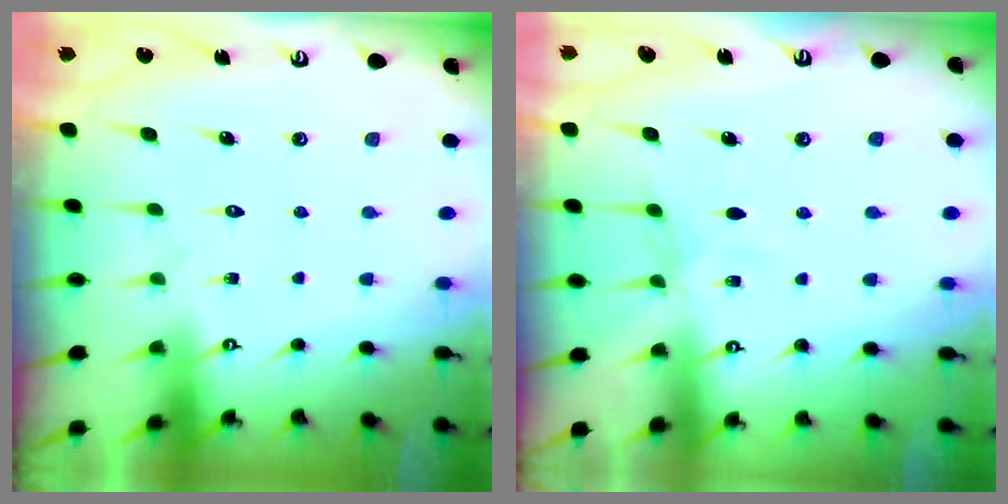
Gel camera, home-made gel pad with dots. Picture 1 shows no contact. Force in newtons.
{"total": 2.6, "press": 2.6, "slide": 0.4}